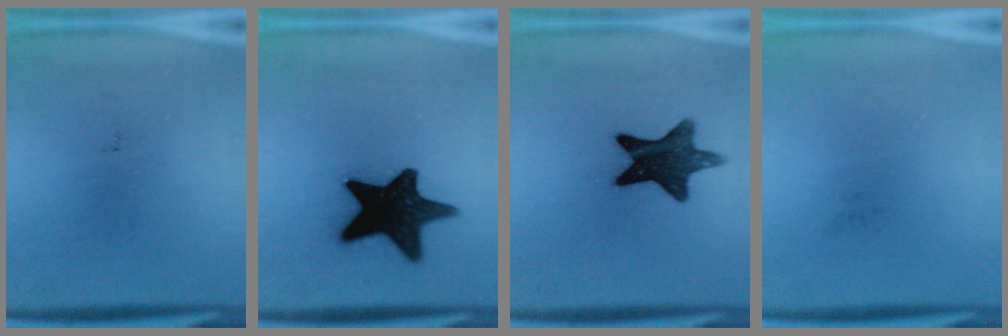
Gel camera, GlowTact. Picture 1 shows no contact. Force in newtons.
{"total": 18.5}
{"total": 13.1}
{"total": 0.0}